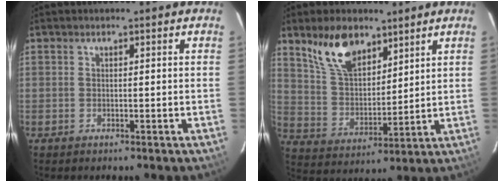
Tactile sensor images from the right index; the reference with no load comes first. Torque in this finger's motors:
{"motor_torque": [0.90, 0.64, 0.27, 0.12]}